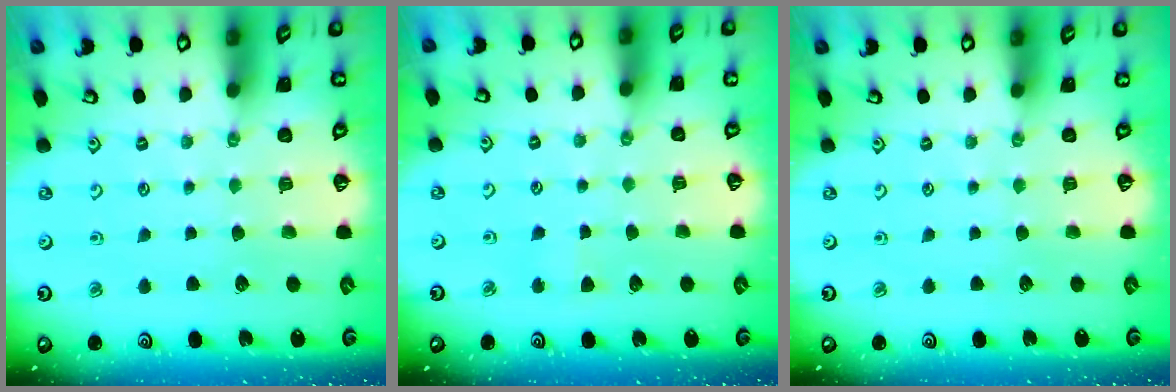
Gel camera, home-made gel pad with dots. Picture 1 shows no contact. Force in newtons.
{"total": 2.7, "press": 2.6, "slide": 0.4}
{"total": 0.0}